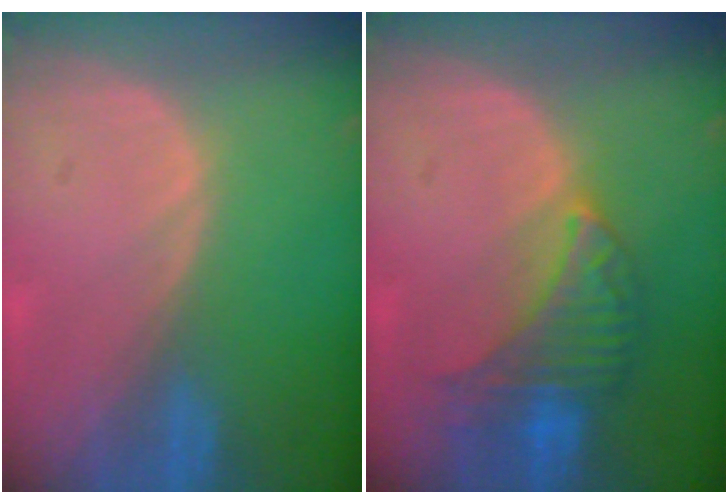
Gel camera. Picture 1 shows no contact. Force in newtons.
{"total": 6.8, "press": 6.7, "slide": 0.9}